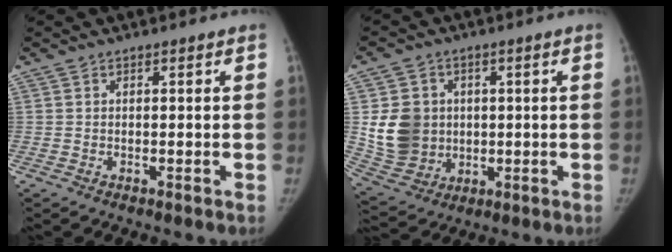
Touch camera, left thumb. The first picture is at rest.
{"total": 11.6, "force": [1.0, 10.2, 5.4], "torque": [-0.070, -0.005, 0.037]}